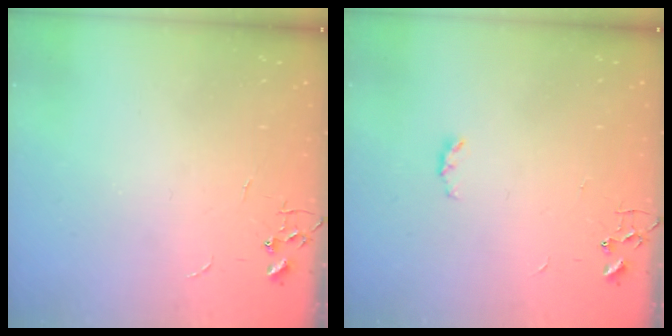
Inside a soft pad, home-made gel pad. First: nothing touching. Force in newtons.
{"total": 3.3, "press": 3.3, "slide": 0.5}